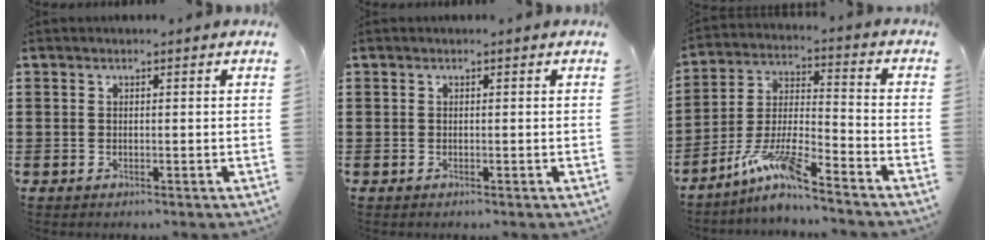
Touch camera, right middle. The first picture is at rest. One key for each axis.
{"total": 0.0}
{"total": 8.9, "fx": -7.2, "fy": 0.8, "fz": 5.1, "tx": -0.119, "ty": -0.007, "tz": -0.145}